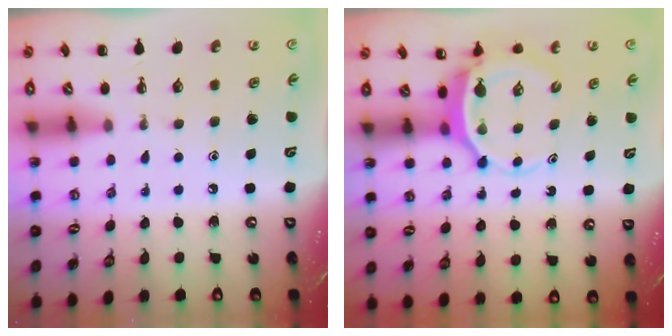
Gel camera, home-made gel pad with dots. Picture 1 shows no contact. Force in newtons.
{"total": 6.4, "press": 6.4, "slide": 0.6}